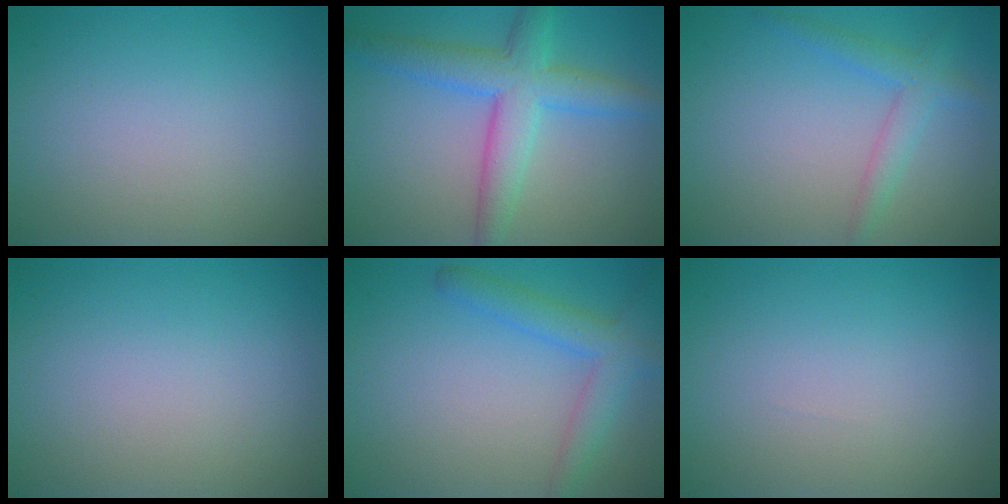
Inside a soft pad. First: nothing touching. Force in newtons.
{"total": 5.9, "press": 5.9, "slide": 0.1}
{"total": 2.5, "press": 2.5, "slide": 0.1}
{"total": 0.0}
{"total": 3.5, "press": 3.5, "slide": 0.2}
{"total": 0.0}